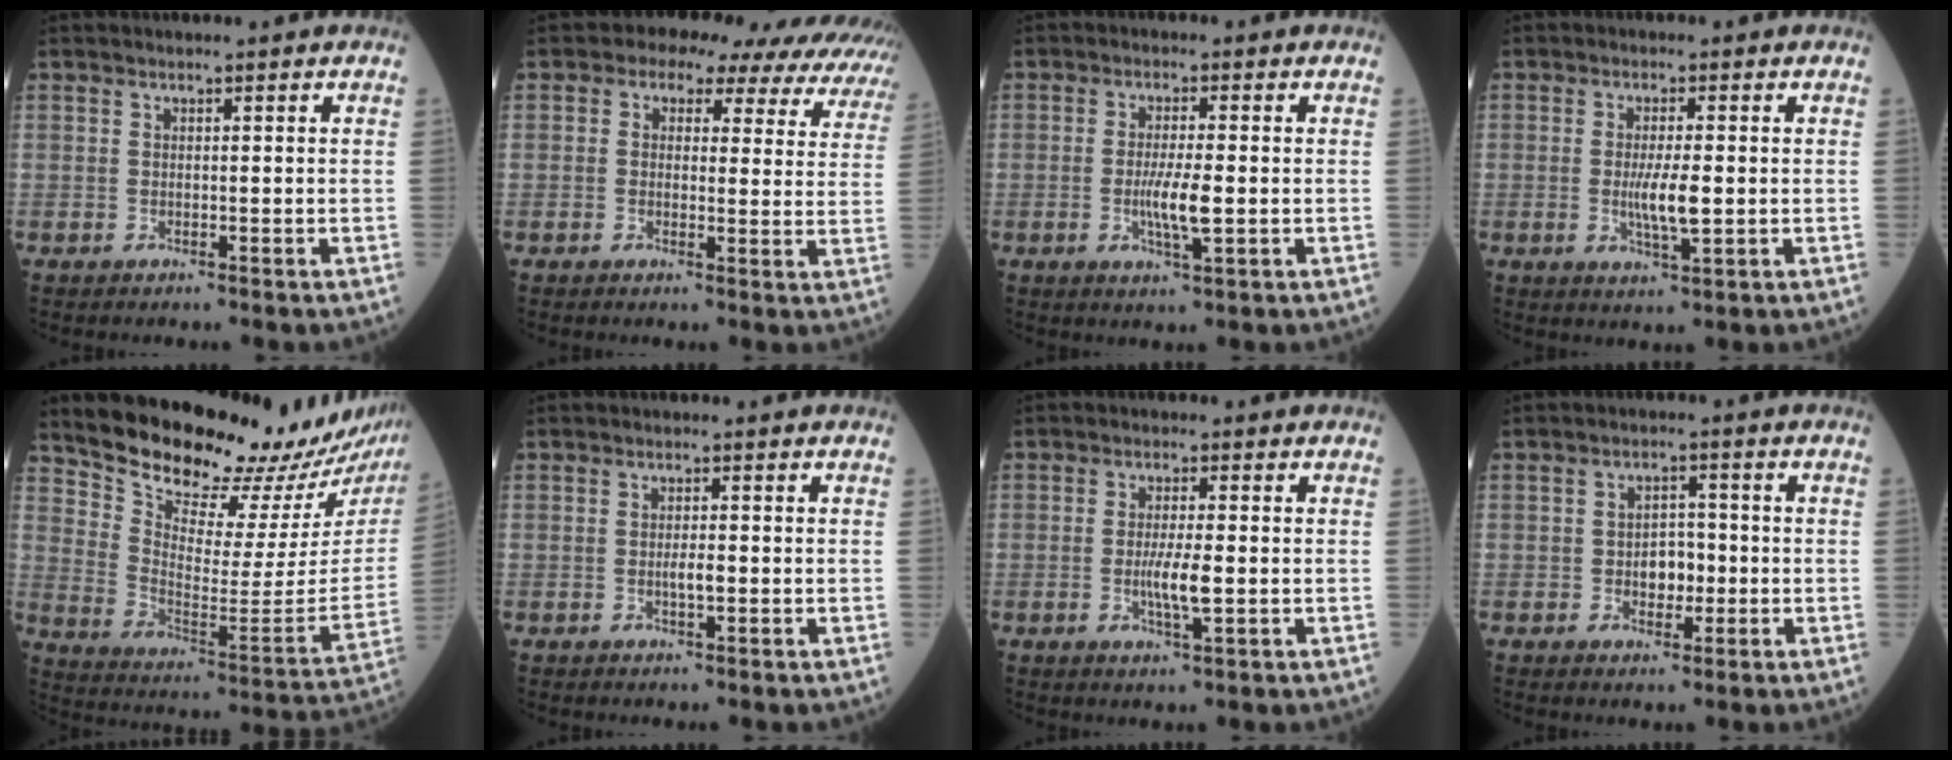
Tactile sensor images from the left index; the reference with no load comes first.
{"total": 14.9, "force": [12.6, 6.2, 4.9], "torque": [-0.042, 0.014, 0.115]}
{"total": 4.9, "force": [-0.8, 0.5, 4.8], "torque": [-0.095, -0.008, -0.013]}
{"total": 4.8, "force": [-0.3, 0.7, 4.7], "torque": [-0.094, -0.008, -0.005]}
{"total": 21.2, "force": [19.9, 3.5, 6.4], "torque": [-0.116, -0.102, 0.278]}
{"total": 1.7, "force": [-0.3, 0.4, 1.6], "torque": [-0.031, 0.000, -0.004]}
{"total": 4.3, "force": [-0.6, 0.4, 4.2], "torque": [-0.084, -0.006, -0.011]}
{"total": 3.8, "force": [-0.7, 2.4, 2.9], "torque": [-0.043, 0.008, -0.010]}